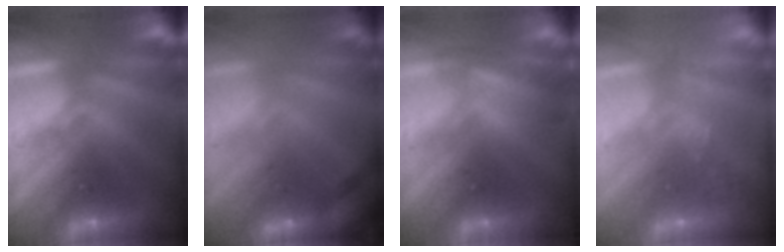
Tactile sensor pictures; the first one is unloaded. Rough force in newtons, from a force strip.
{"total": 3.1}
{"total": 4.7}
{"total": 2.2}